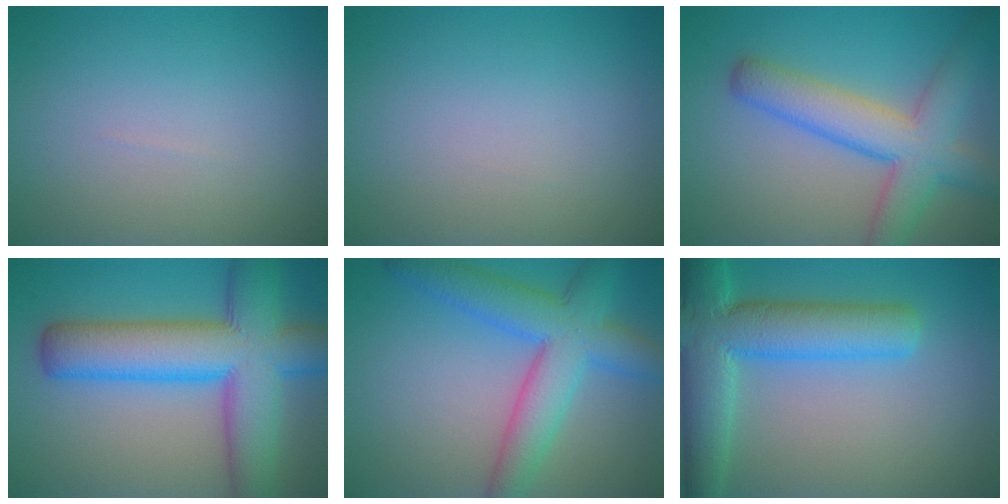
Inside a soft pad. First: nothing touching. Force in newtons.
{"total": 0.0}
{"total": 7.0, "press": 7.0, "slide": 0.3}
{"total": 11.0, "press": 11.0, "slide": 0.5}
{"total": 7.2, "press": 7.2, "slide": 0.3}
{"total": 8.6, "press": 8.6, "slide": 0.5}